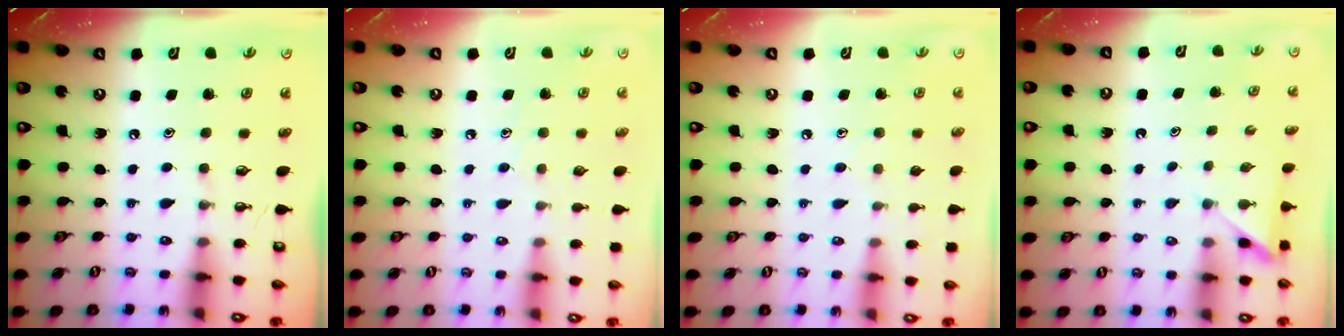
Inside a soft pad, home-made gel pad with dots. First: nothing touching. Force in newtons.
{"total": 4.4, "press": 4.4, "slide": 0.6}
{"total": 4.4, "press": 4.3, "slide": 0.5}
{"total": 3.0, "press": 3.0, "slide": 0.3}